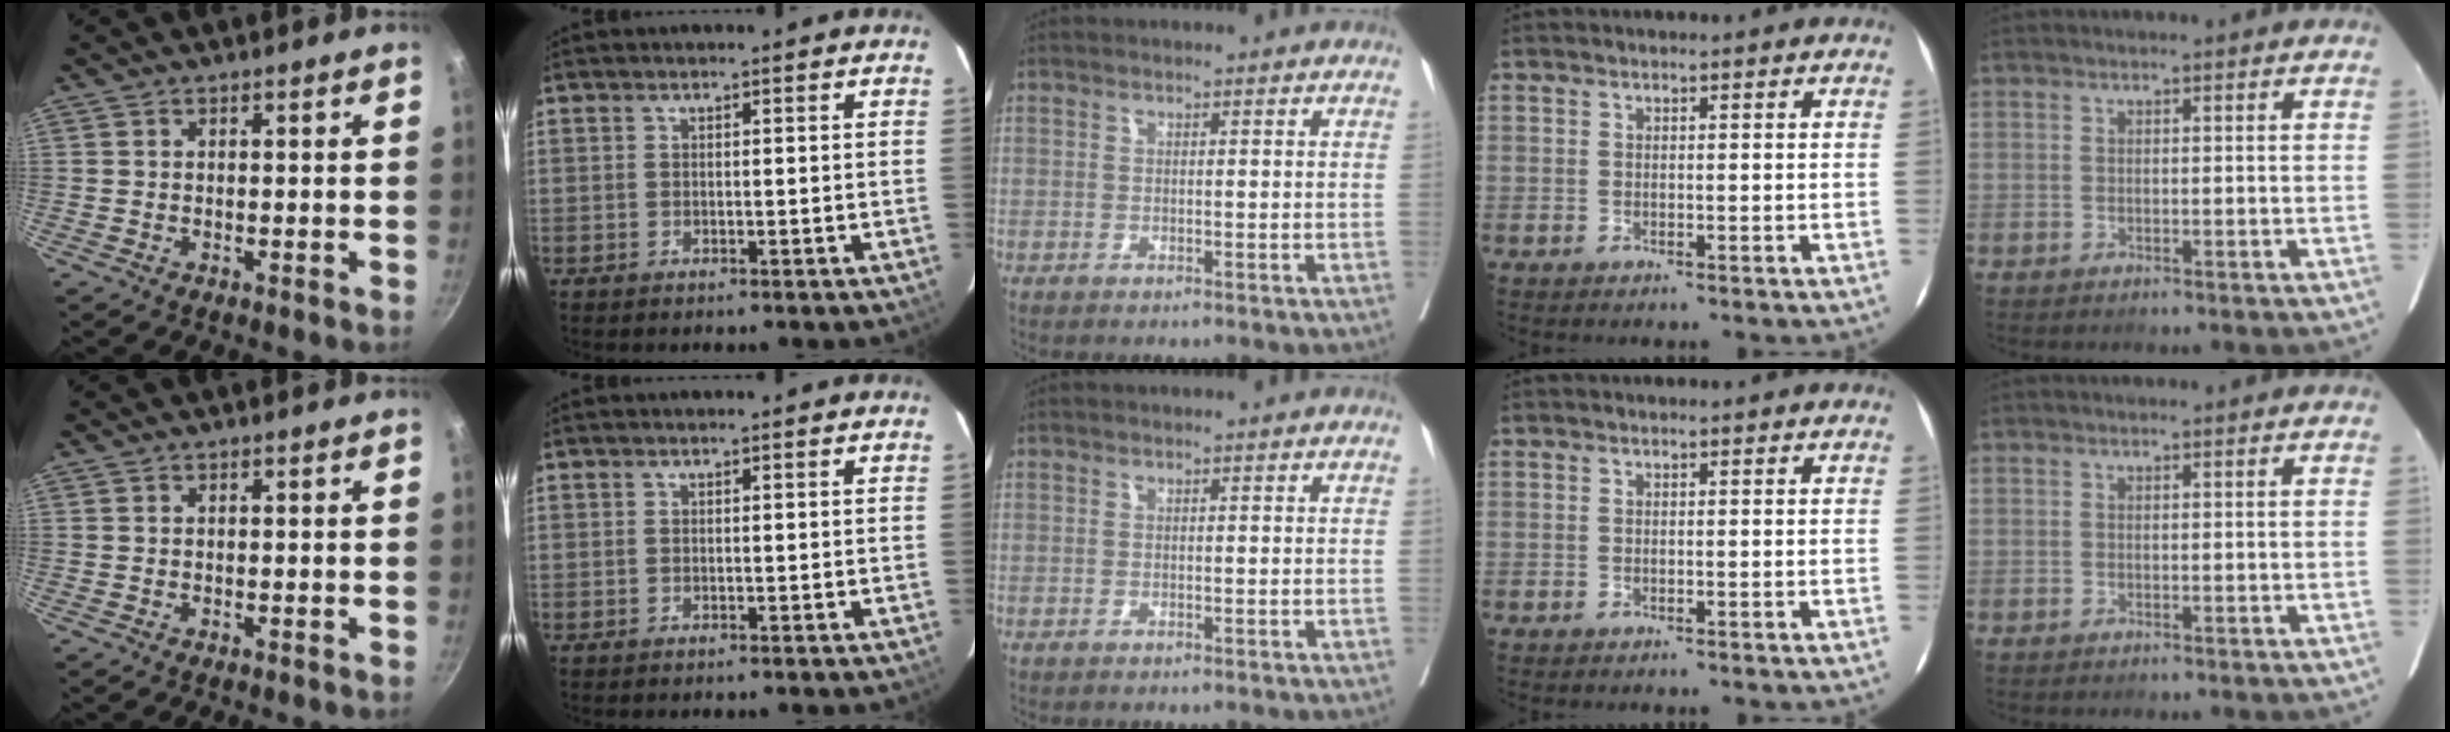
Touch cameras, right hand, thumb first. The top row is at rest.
{}